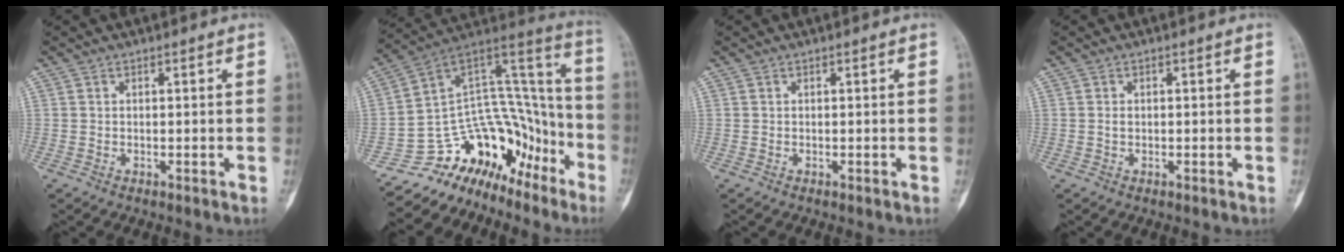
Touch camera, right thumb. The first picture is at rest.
{"total": 18.8, "force": [-13.3, 12.5, 4.7], "torque": [-0.001, 0.171, -0.216]}
{"total": 0.0}
{"total": 0.8, "force": [0.0, 0.6, 0.5], "torque": [-0.009, 0.001, -0.001]}